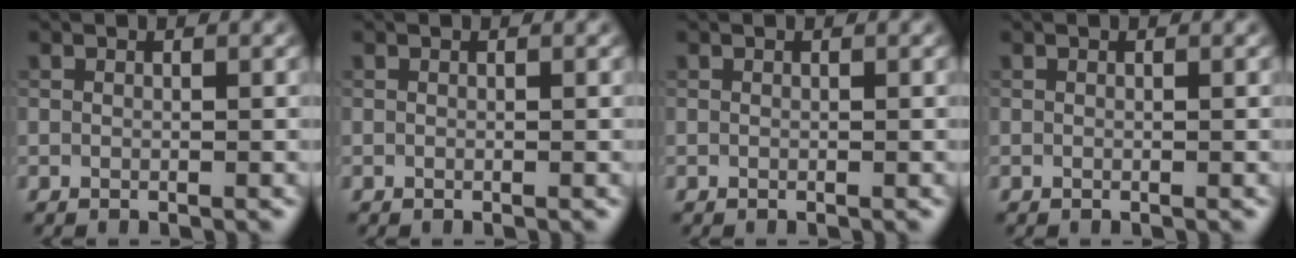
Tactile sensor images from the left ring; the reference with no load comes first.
{"total": 0.0}
{"total": 0.0}
{"total": 0.0}